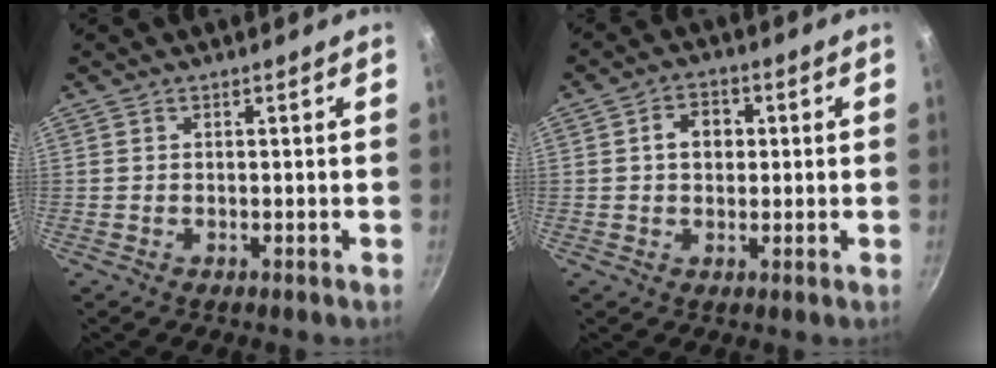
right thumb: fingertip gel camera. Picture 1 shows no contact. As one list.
[{"total": 5.2, "force": [0.7, 4.0, 3.2], "torque": [-0.027, 0.009, 0.005]}]